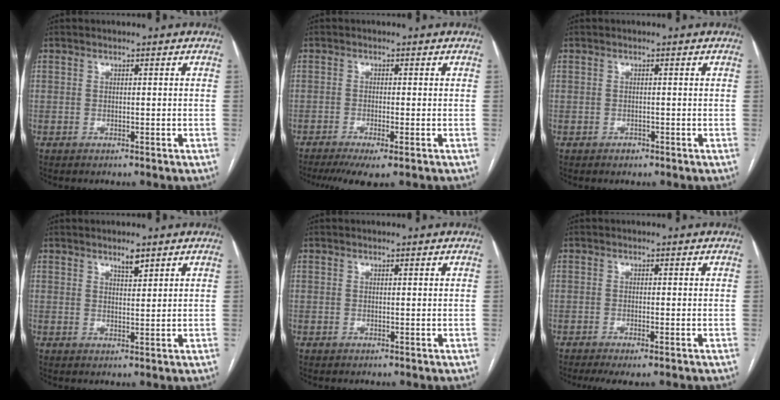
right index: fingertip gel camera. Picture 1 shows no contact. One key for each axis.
{"total": 5.4, "fx": -3.5, "fy": 0.4, "fz": 4.1, "tx": -0.064, "ty": -0.013, "tz": -0.057}
{"total": 0.8, "fx": -0.5, "fy": 0.6, "fz": 0.1, "tx": 0.000, "ty": 0.002, "tz": -0.009}
{"total": 2.3, "fx": 1.8, "fy": 0.5, "fz": 1.4, "tx": -0.029, "ty": -0.002, "tz": 0.033}
{"total": 0.0}
{"total": 3.4, "fx": -2.2, "fy": 0.3, "fz": 2.5, "tx": -0.040, "ty": -0.009, "tz": -0.036}